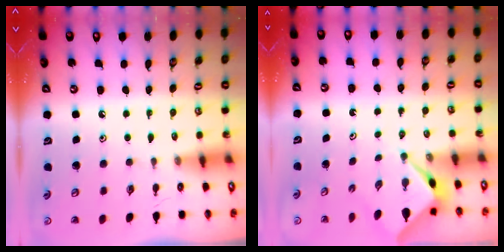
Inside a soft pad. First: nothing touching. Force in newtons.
{"total": 2.5, "press": 2.4, "slide": 0.3}